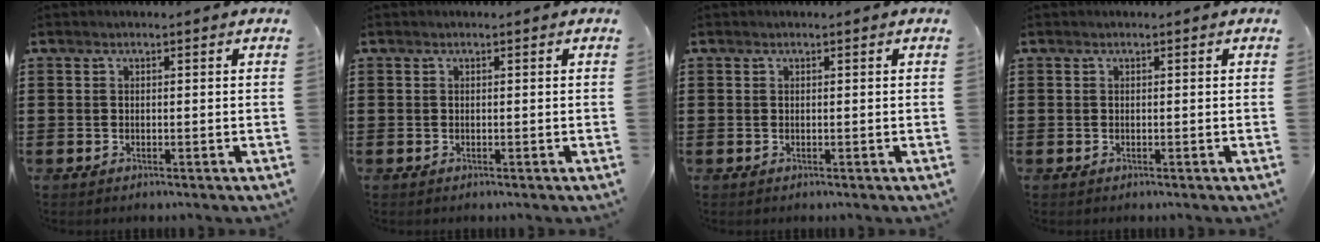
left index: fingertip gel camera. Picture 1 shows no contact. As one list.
[{"total": 0.0}, {"total": 0.0}, {"total": 0.0}]